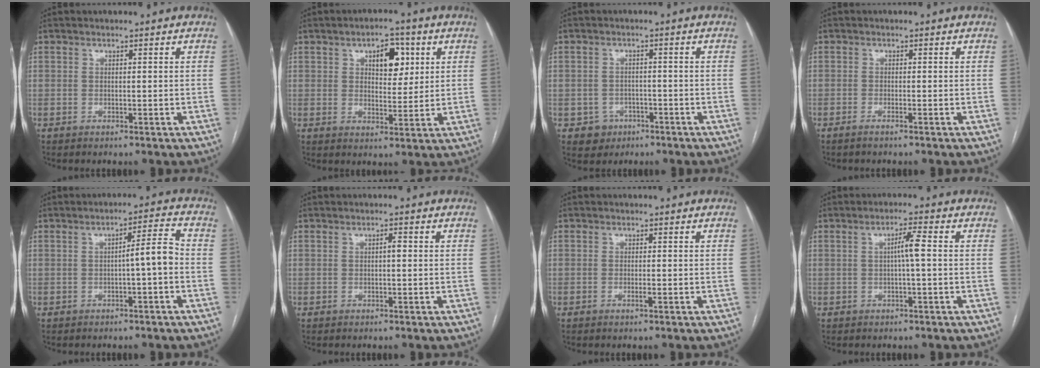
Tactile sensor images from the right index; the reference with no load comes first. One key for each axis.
{"total": 6.5, "fx": 2.5, "fy": 3.3, "fz": 5.0, "tx": -0.071, "ty": 0.009, "tz": 0.041}
{"total": 3.7, "fx": -1.8, "fy": 3.3, "fz": 0.2, "tx": 0.005, "ty": 0.014, "tz": -0.021}
{"total": 1.1, "fx": -0.8, "fy": -0.2, "fz": 0.7, "tx": -0.013, "ty": 0.000, "tz": -0.016}
{"total": 4.6, "fx": -1.0, "fy": 0.2, "fz": 4.5, "tx": -0.062, "ty": 0.014, "tz": -0.015}
{"total": 1.0, "fx": 0.0, "fy": 0.2, "fz": 1.0, "tx": -0.015, "ty": 0.002, "tz": 0.000}
{"total": 0.9, "fx": -0.4, "fy": 0.1, "fz": 0.8, "tx": -0.018, "ty": -0.002, "tz": -0.007}
{"total": 3.1, "fx": 0.0, "fy": 0.0, "fz": 3.1, "tx": -0.054, "ty": 0.006, "tz": 0.001}